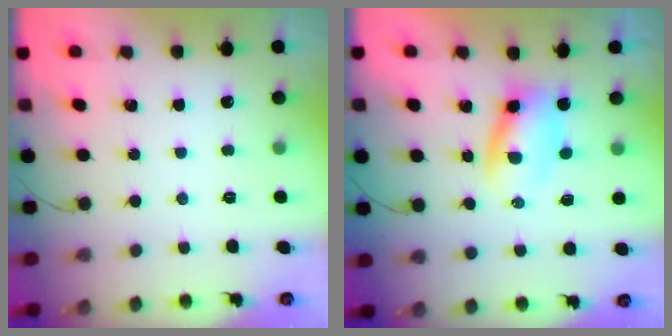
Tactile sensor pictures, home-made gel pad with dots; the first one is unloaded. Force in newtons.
{"total": 3.5, "press": 3.4, "slide": 0.9}